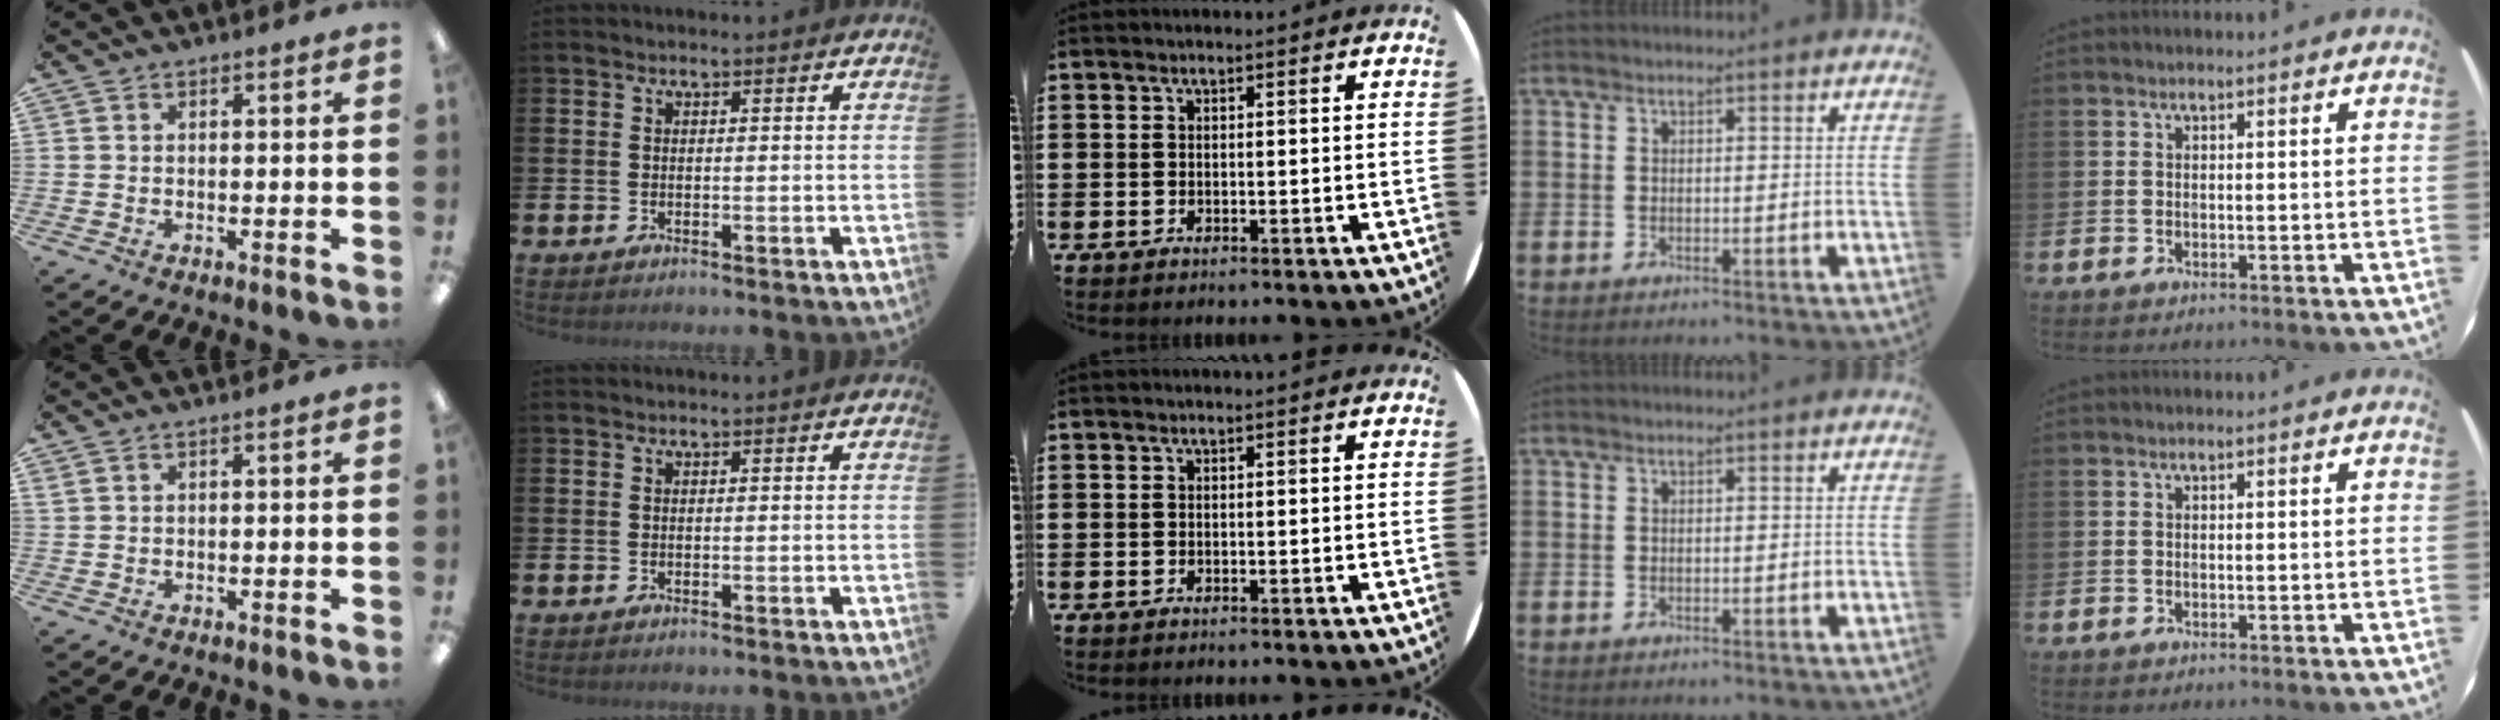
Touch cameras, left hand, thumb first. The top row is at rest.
{"thumb": {"total": 0.8, "force": [0.6, 0.0, 0.5], "torque": [-0.010, -0.001, 0.012]}}